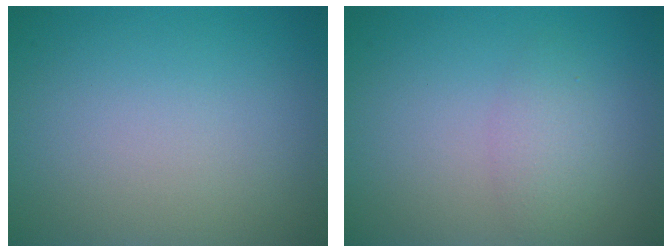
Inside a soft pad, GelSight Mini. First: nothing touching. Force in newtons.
{"total": 2.0, "press": 2.0, "slide": 0.1}